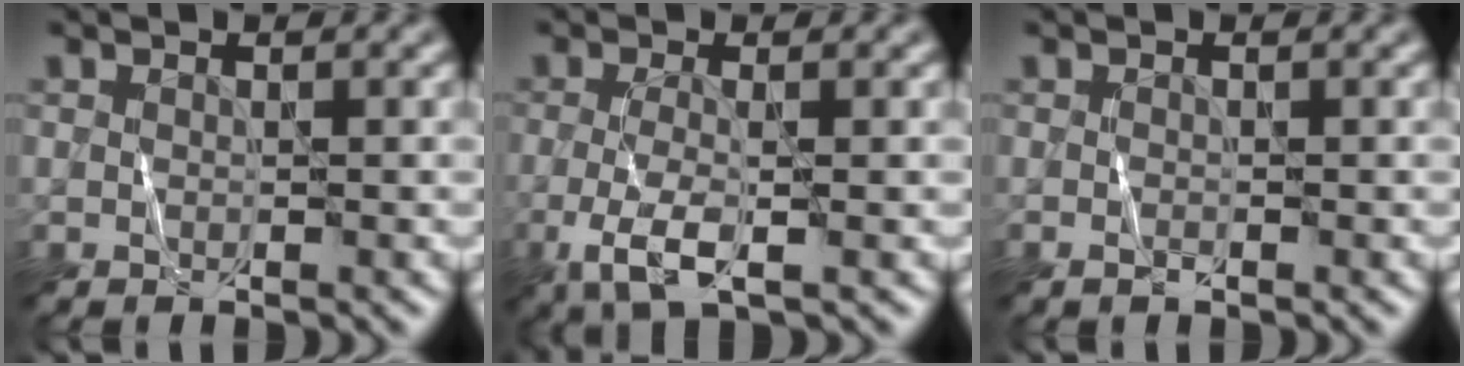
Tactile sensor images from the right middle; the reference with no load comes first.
{"total": 3.8, "force": [-1.1, 1.1, 3.5], "torque": [-0.076, -0.009, -0.025]}
{"total": 0.5, "force": [-0.3, 0.2, 0.4], "torque": [-0.009, 0.000, -0.006]}